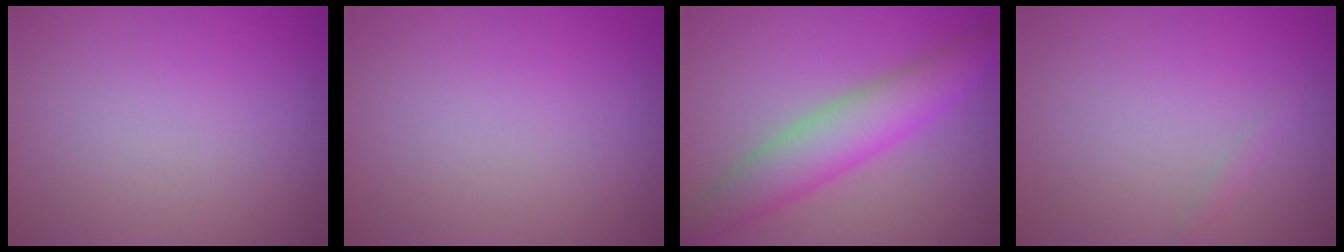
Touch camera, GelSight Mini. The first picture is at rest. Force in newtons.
{"total": 0.0}
{"total": 5.7, "press": 5.7, "slide": 0.2}
{"total": 0.5, "press": 0.5, "slide": 0.0}